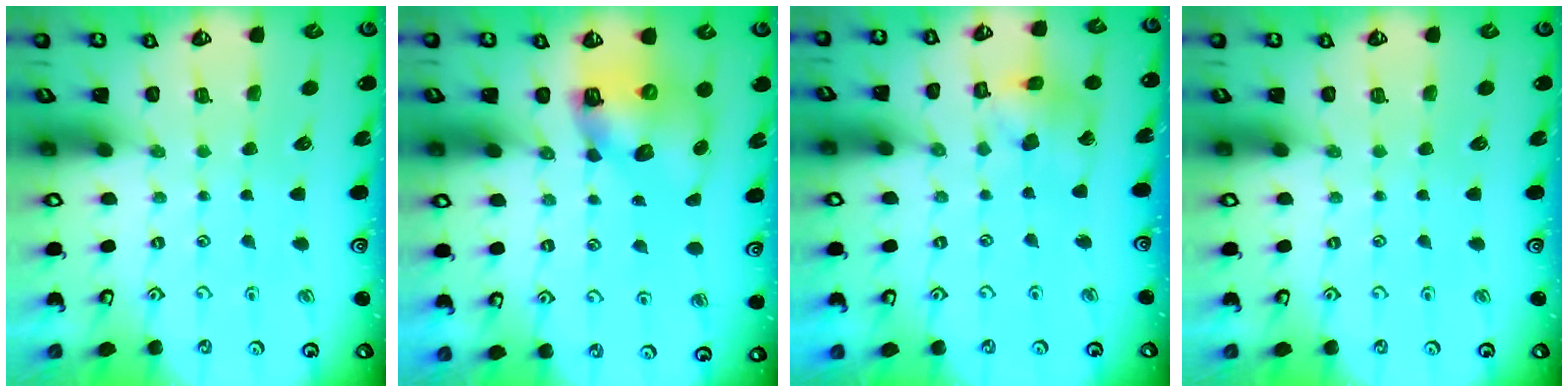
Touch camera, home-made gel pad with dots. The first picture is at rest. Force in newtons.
{"total": 10.6, "press": 10.5, "slide": 1.3}
{"total": 10.8, "press": 10.7, "slide": 1.4}
{"total": 0.0}